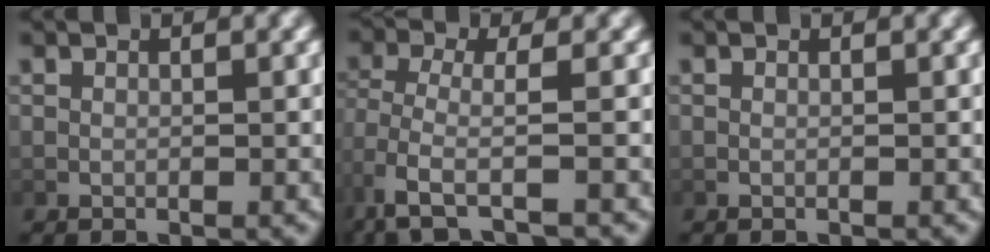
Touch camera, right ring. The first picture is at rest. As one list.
[{"total": 3.3, "force": [-1.4, 0.8, 2.8], "torque": [-0.074, -0.022, -0.010]}, {"total": 0.0}]